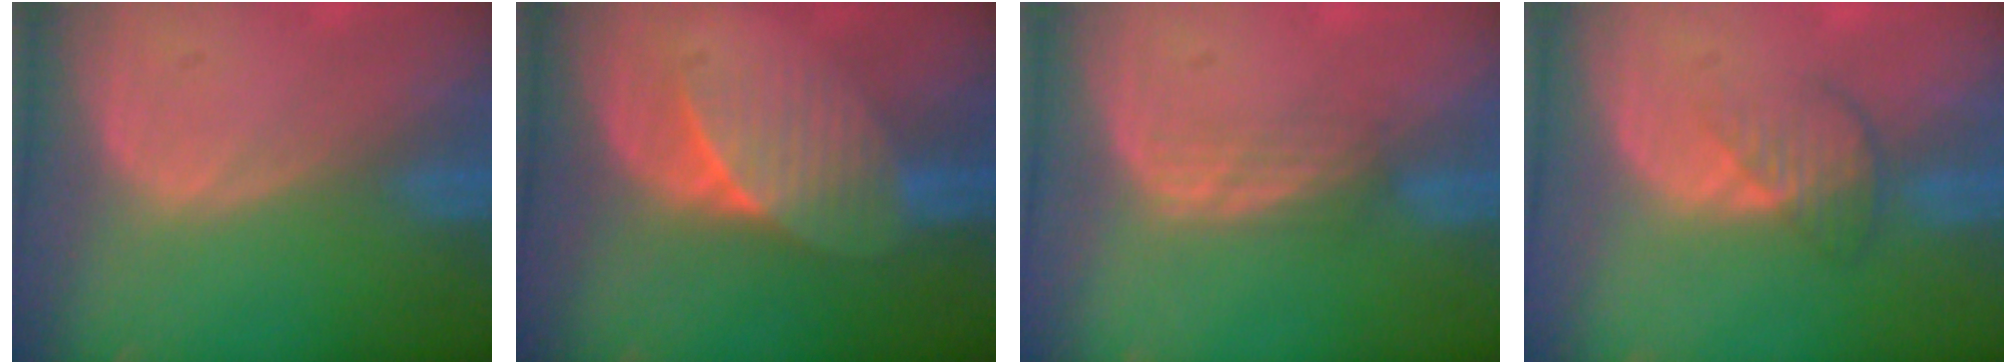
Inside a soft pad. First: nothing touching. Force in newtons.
{"total": 6.7, "press": 6.3, "slide": 2.4}
{"total": 2.4, "press": 2.3, "slide": 0.8}
{"total": 3.7, "press": 3.4, "slide": 1.5}